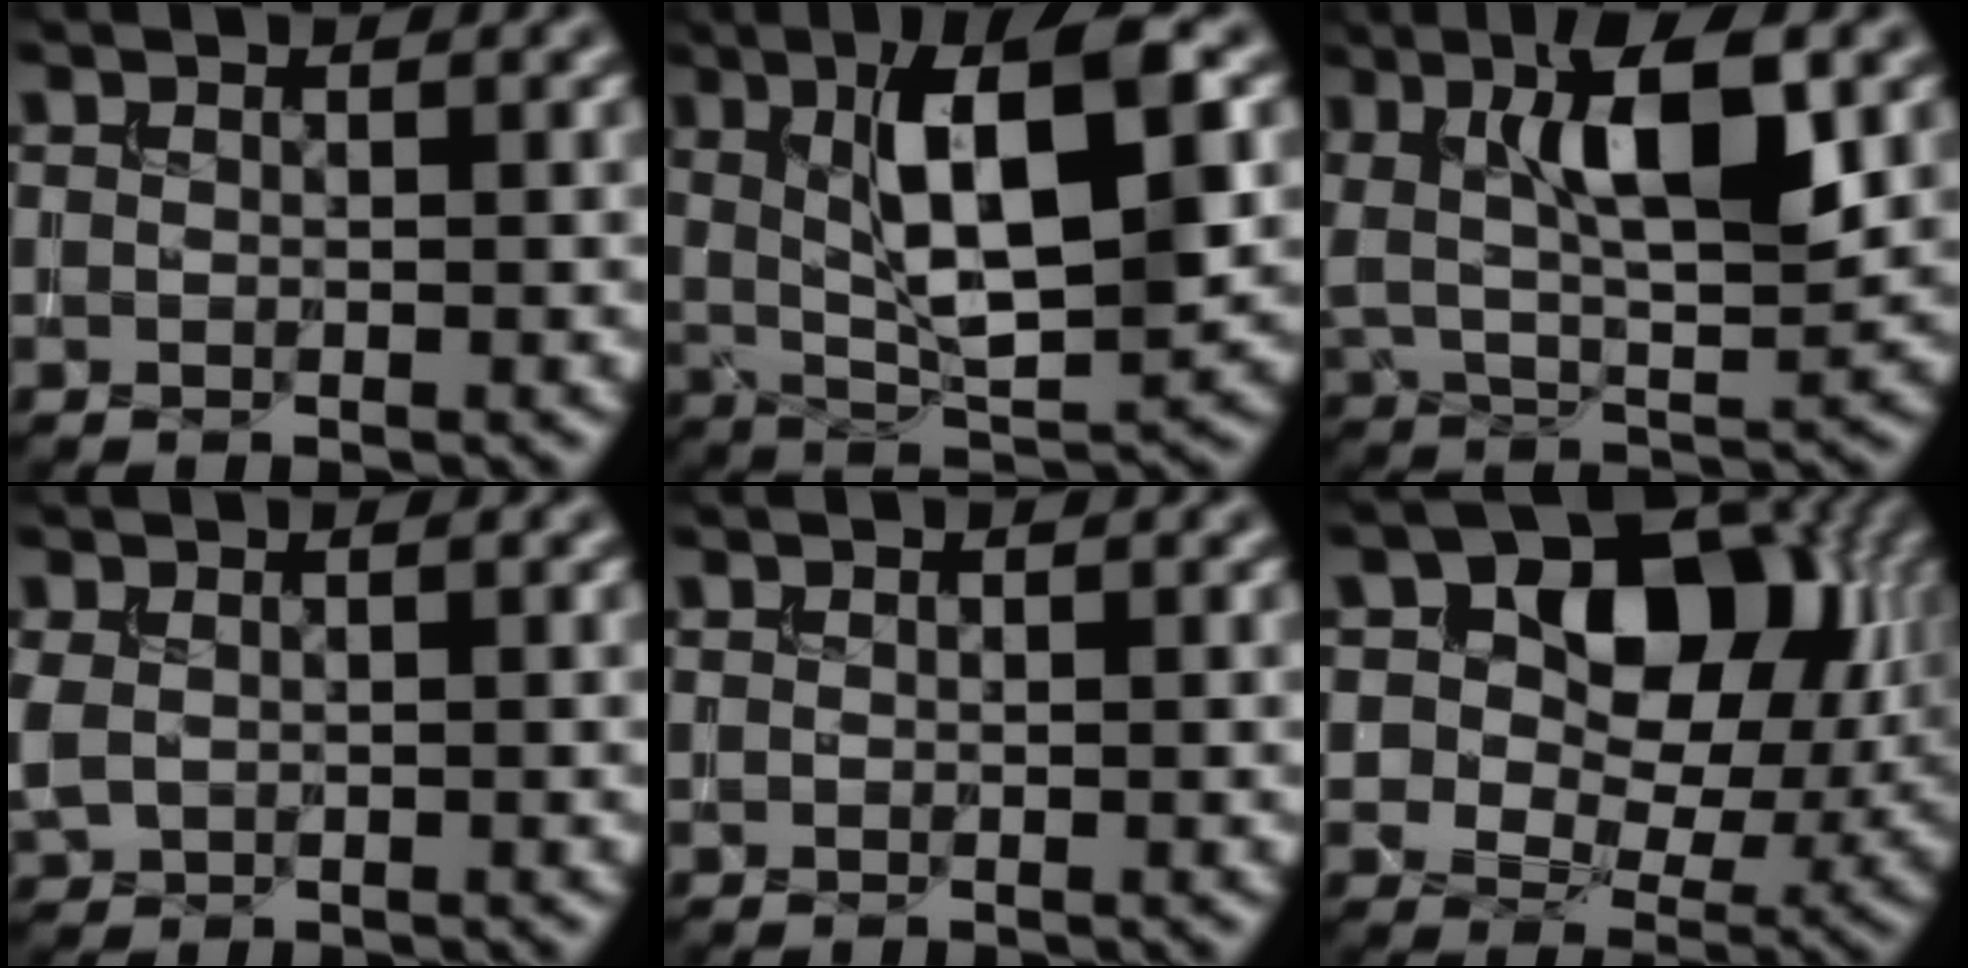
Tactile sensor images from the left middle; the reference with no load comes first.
{"total": 10.2, "force": [2.5, 3.2, 9.3], "torque": [-0.150, 0.003, 0.042]}
{"total": 9.3, "force": [3.0, 3.3, 8.1], "torque": [-0.139, 0.006, 0.046]}
{"total": 2.1, "force": [0.3, 1.5, 1.4], "torque": [-0.040, 0.000, 0.007]}
{"total": 0.0}
{"total": 11.6, "force": [3.2, 7.5, 8.1], "torque": [-0.102, 0.010, 0.035]}